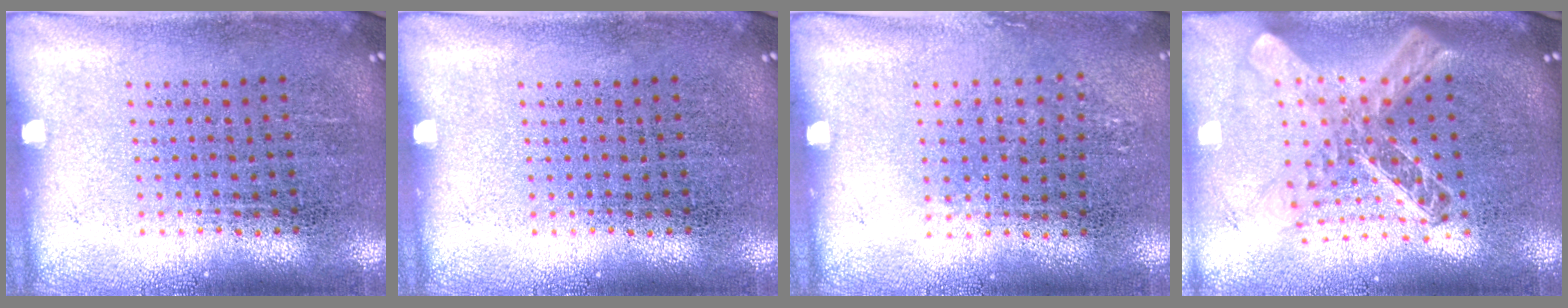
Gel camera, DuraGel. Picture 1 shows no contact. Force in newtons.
{"total": 0.0}
{"total": 0.8, "press": 0.7, "slide": 0.4}
{"total": 2.6, "press": 1.9, "slide": 1.7}